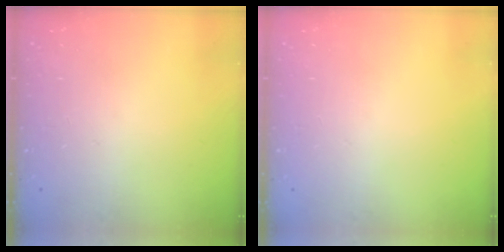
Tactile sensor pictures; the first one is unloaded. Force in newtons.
{"total": 0.0}